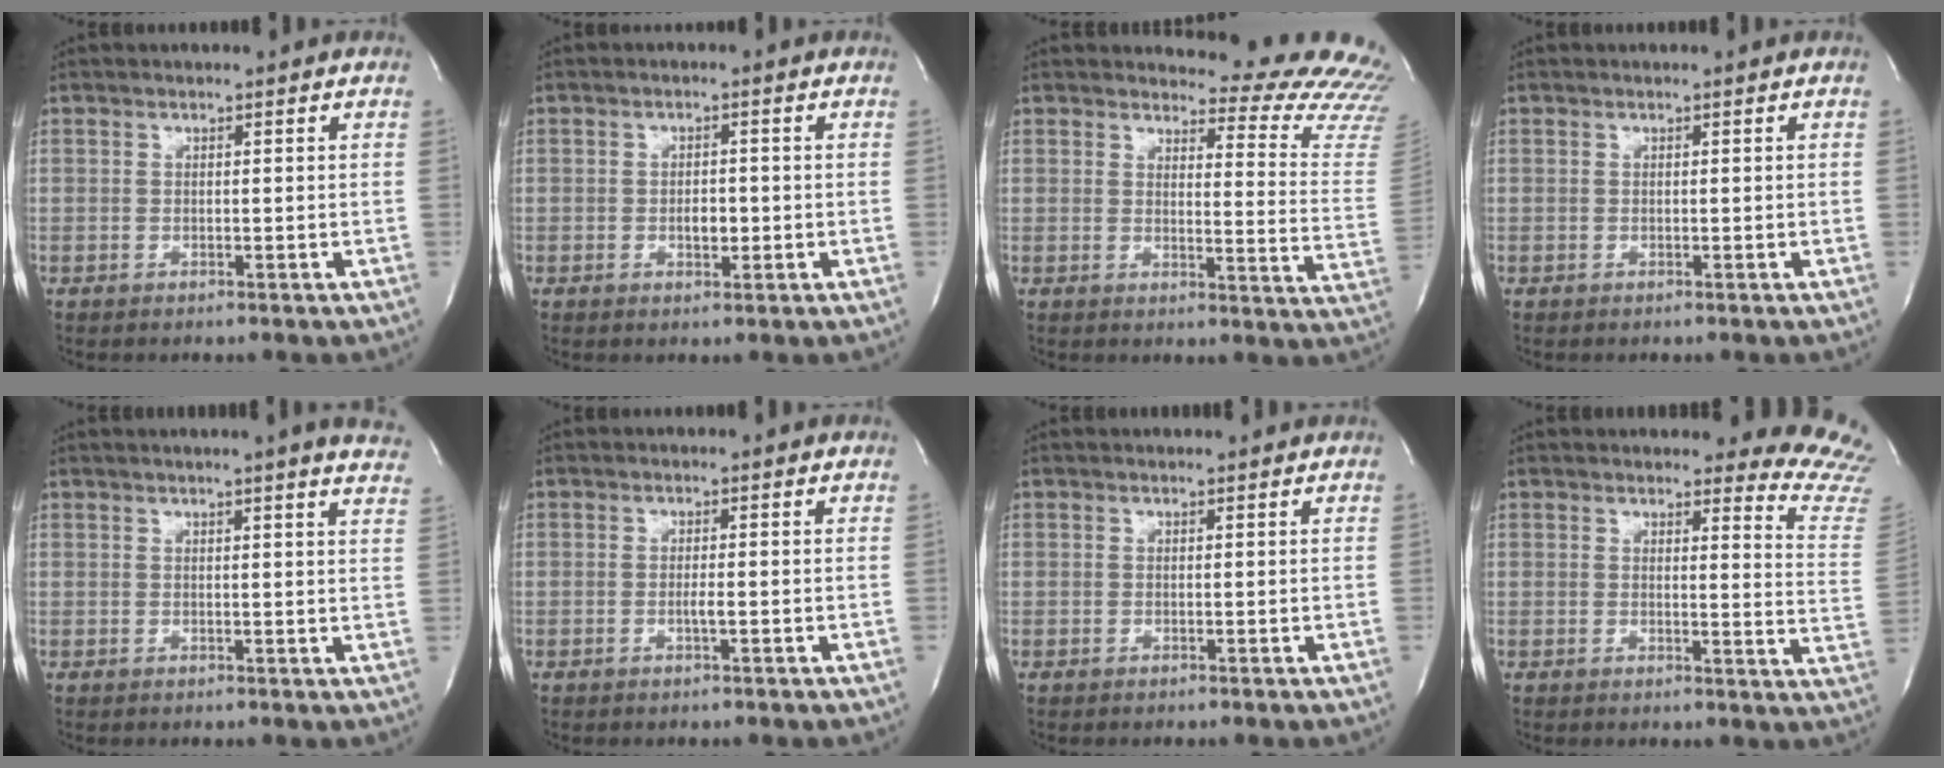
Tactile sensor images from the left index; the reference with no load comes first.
{"total": 2.4, "force": [-0.6, 1.2, 1.9], "torque": [-0.032, 0.002, -0.005]}
{"total": 17.7, "force": [17.4, 2.1, 2.8], "torque": [-0.009, -0.146, 0.161]}
{"total": 0.0}
{"total": 10.8, "force": [9.5, -0.2, 5.1], "torque": [-0.065, -0.020, 0.091]}
{"total": 1.2, "force": [-0.4, 0.0, 1.1], "torque": [-0.023, -0.002, -0.007]}
{"total": 1.2, "force": [1.2, 0.1, 0.1], "torque": [-0.010, 0.008, 0.015]}
{"total": 13.4, "force": [13.3, 1.0, 1.7], "torque": [0.015, -0.136, 0.100]}